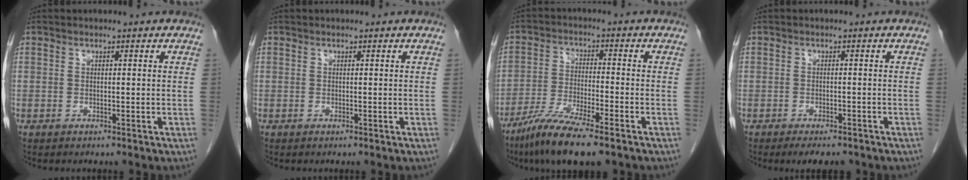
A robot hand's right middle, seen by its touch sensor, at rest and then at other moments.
{"total": 0.0}
{"total": 10.2, "force": [-7.4, 0.8, 7.0], "torque": [-0.133, -0.028, -0.133]}
{"total": 4.6, "force": [-3.7, 1.6, 2.2], "torque": [-0.027, -0.007, -0.048]}